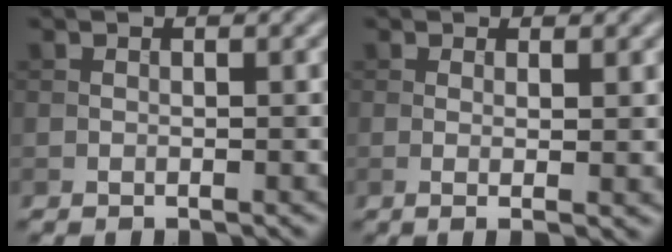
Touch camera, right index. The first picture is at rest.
{"total": 2.4, "force": [0.3, 0.5, 2.4], "torque": [-0.034, -0.004, 0.003]}